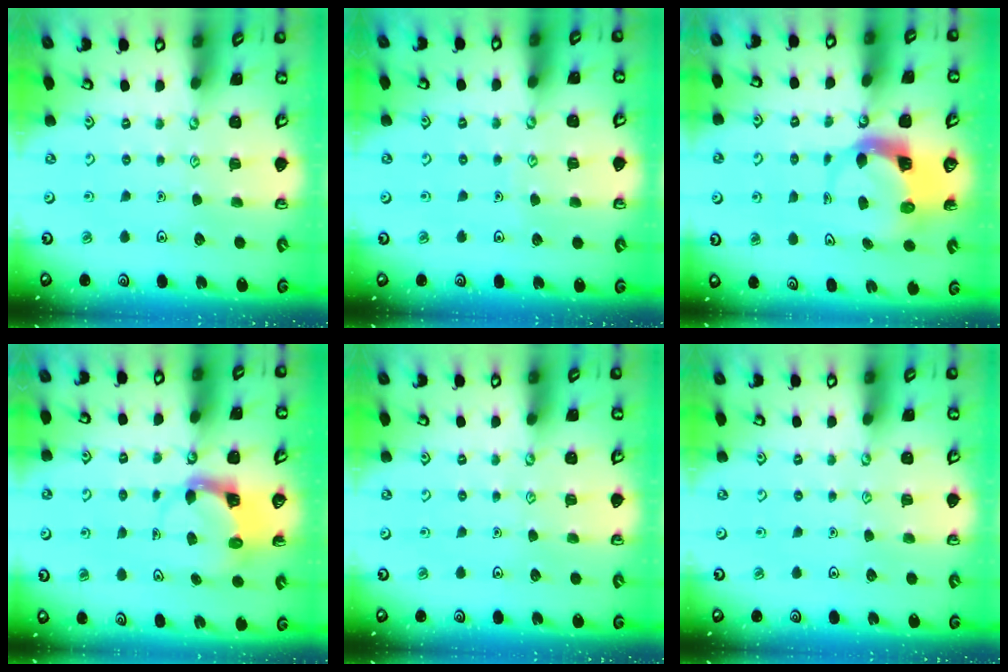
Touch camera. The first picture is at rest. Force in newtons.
{"total": 2.6, "press": 2.5, "slide": 0.3}
{"total": 5.1, "press": 5.0, "slide": 0.7}
{"total": 3.7, "press": 3.7, "slide": 0.4}
{"total": 0.0}
{"total": 0.0}